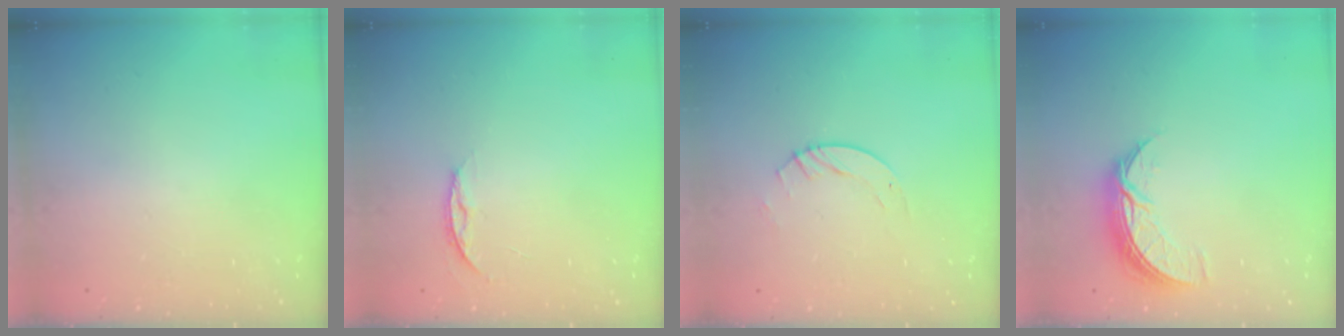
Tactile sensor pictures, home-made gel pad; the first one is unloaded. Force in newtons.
{"total": 5.7, "press": 5.6, "slide": 0.7}
{"total": 5.0, "press": 5.0, "slide": 0.5}
{"total": 8.6, "press": 8.6, "slide": 0.1}